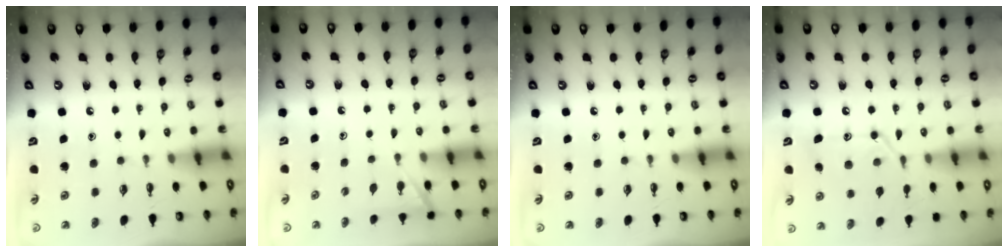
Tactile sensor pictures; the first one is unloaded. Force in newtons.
{"total": 3.6, "press": 3.6, "slide": 0.3}
{"total": 0.0}
{"total": 13.6, "press": 13.6, "slide": 1.2}